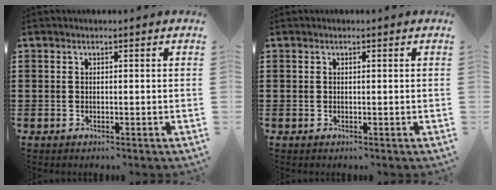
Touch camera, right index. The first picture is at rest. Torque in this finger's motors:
{"motor_torque": [-0.11, 0.01, -0.01, -0.01]}